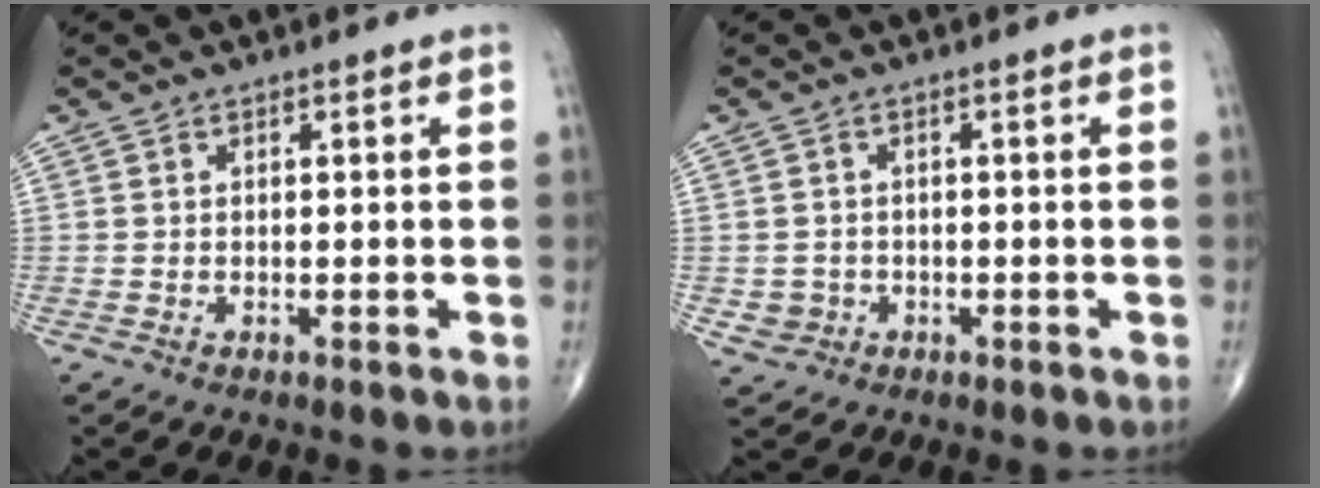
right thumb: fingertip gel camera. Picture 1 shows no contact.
{"total": 2.7, "force": [-0.6, 2.6, 0.4], "torque": [0.004, 0.006, -0.007]}